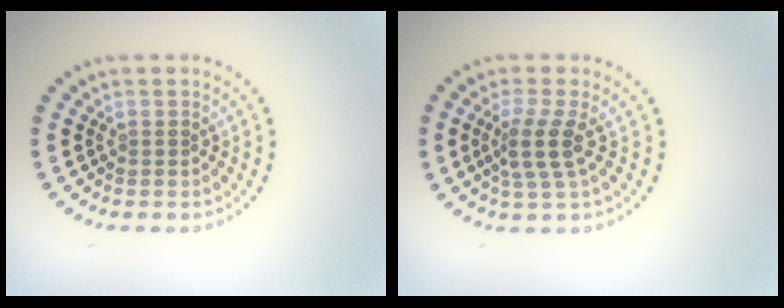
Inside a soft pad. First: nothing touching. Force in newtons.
{"total": 2.8, "press": 2.2, "slide": 1.8}